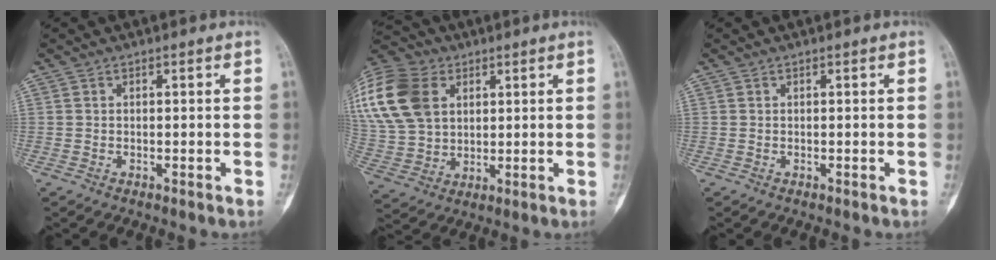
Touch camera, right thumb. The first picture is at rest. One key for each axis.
{"total": 21.4, "fx": 6.9, "fy": 15.5, "fz": 13.1, "tx": -0.294, "ty": 0.017, "tz": 0.133}
{"total": 0.0}